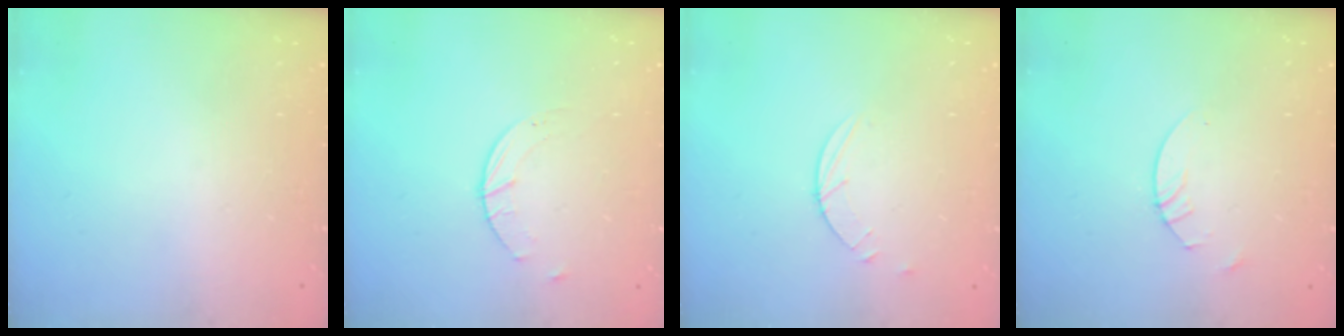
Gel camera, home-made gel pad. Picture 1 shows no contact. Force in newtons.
{"total": 2.0, "press": 2.0, "slide": 0.3}
{"total": 2.5, "press": 2.4, "slide": 0.3}
{"total": 2.4, "press": 2.4, "slide": 0.1}